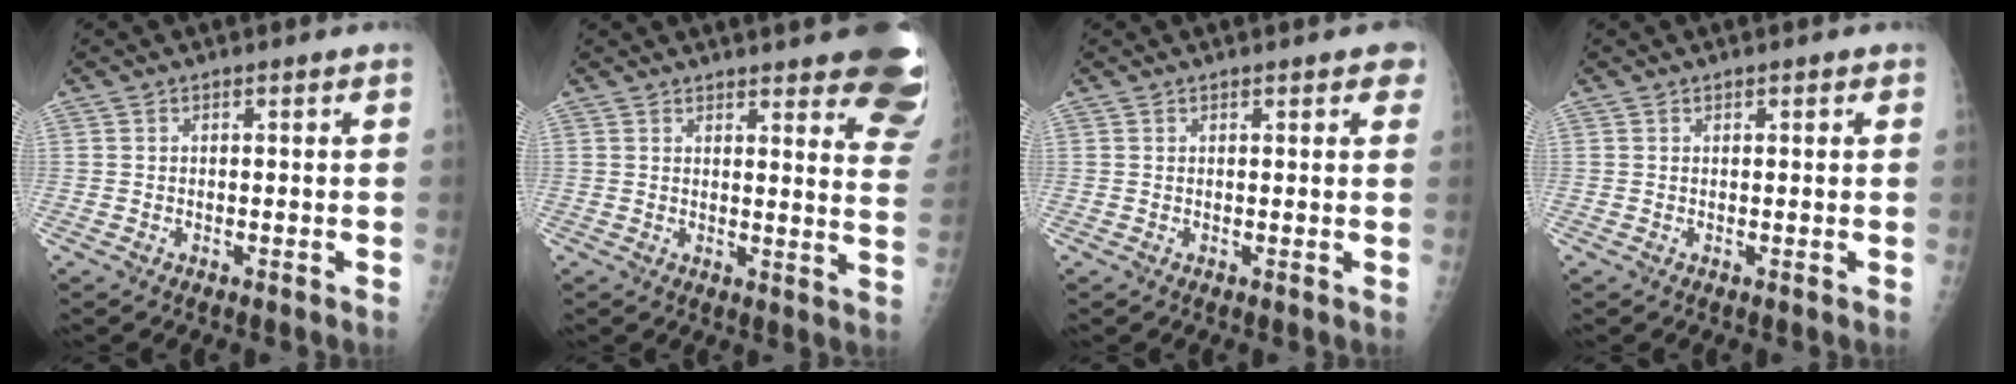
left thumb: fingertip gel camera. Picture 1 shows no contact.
{"total": 19.2, "force": [14.2, 4.5, 12.1], "torque": [-0.120, -0.080, 0.149]}
{"total": 2.6, "force": [1.6, 1.0, 1.8], "torque": [-0.010, -0.001, 0.016]}
{"total": 0.8, "force": [0.5, 0.4, 0.5], "torque": [-0.006, -0.001, 0.005]}